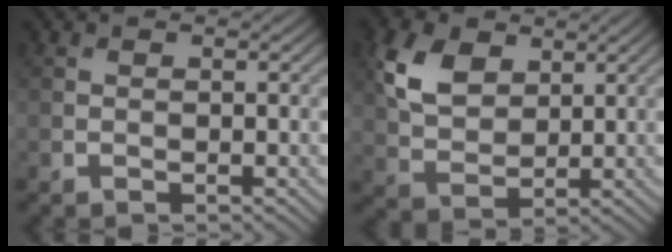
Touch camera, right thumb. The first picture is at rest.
{"total": 7.4, "force": [3.3, 4.7, 4.7], "torque": [-0.120, 0.005, 0.064]}